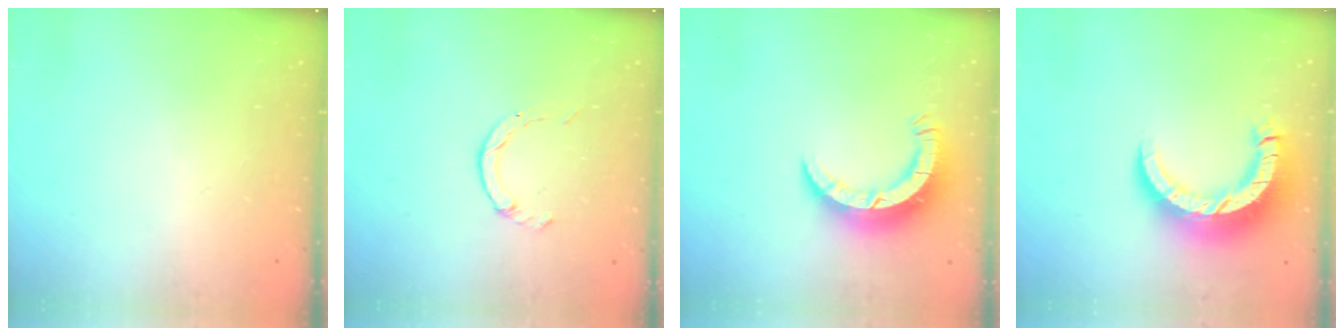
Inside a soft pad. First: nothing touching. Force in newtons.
{"total": 0.5, "press": 0.5, "slide": 0.1}
{"total": 7.8, "press": 7.8, "slide": 0.8}
{"total": 12.9, "press": 12.9, "slide": 1.3}